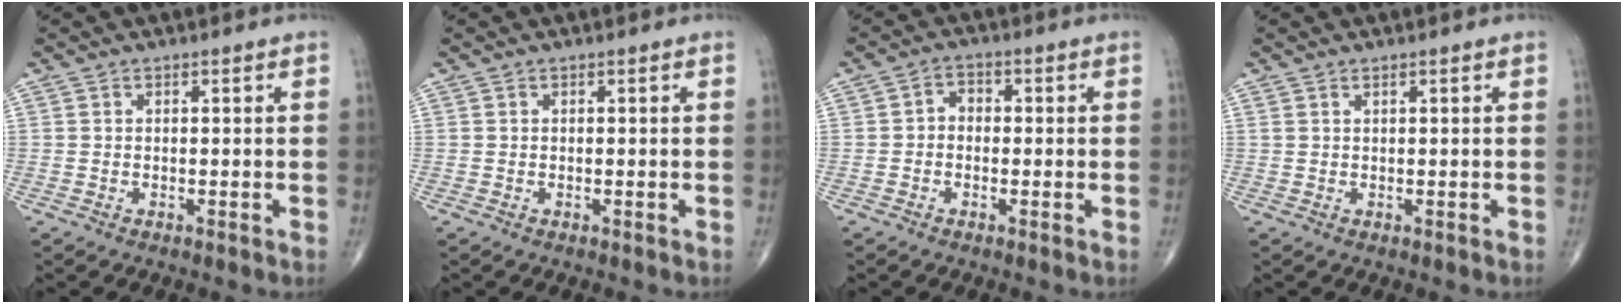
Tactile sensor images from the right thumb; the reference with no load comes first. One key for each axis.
{"total": 0.0}
{"total": 3.0, "fx": -0.1, "fy": 2.4, "fz": 1.8, "tx": -0.014, "ty": 0.018, "tz": -0.010}
{"total": 0.7, "fx": 0.6, "fy": 0.2, "fz": 0.3, "tx": -0.009, "ty": 0.001, "tz": 0.015}